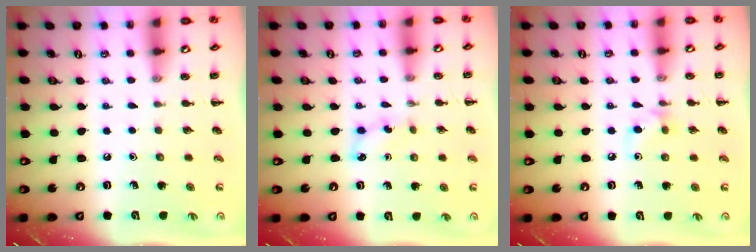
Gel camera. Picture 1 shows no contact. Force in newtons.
{"total": 3.2, "press": 3.1, "slide": 0.8}
{"total": 6.3, "press": 6.1, "slide": 1.6}